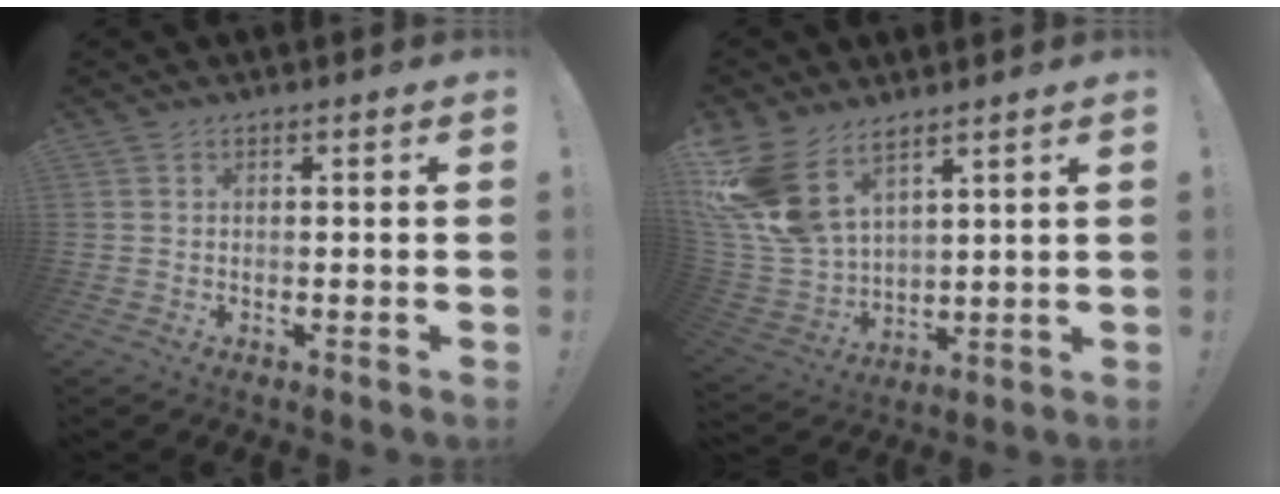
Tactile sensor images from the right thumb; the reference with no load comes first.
{"total": 14.6, "force": [9.2, 8.2, 7.8], "torque": [-0.163, -0.060, 0.178]}